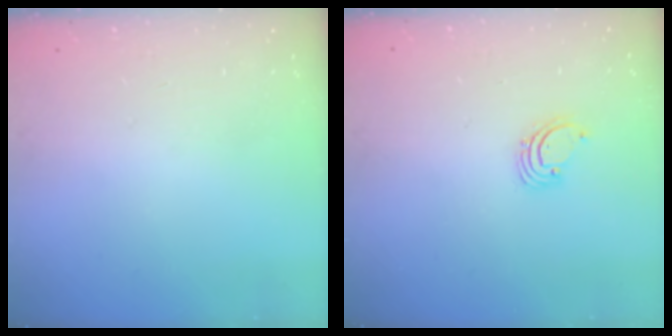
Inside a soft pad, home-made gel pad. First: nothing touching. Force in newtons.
{"total": 1.4, "press": 1.4, "slide": 0.1}